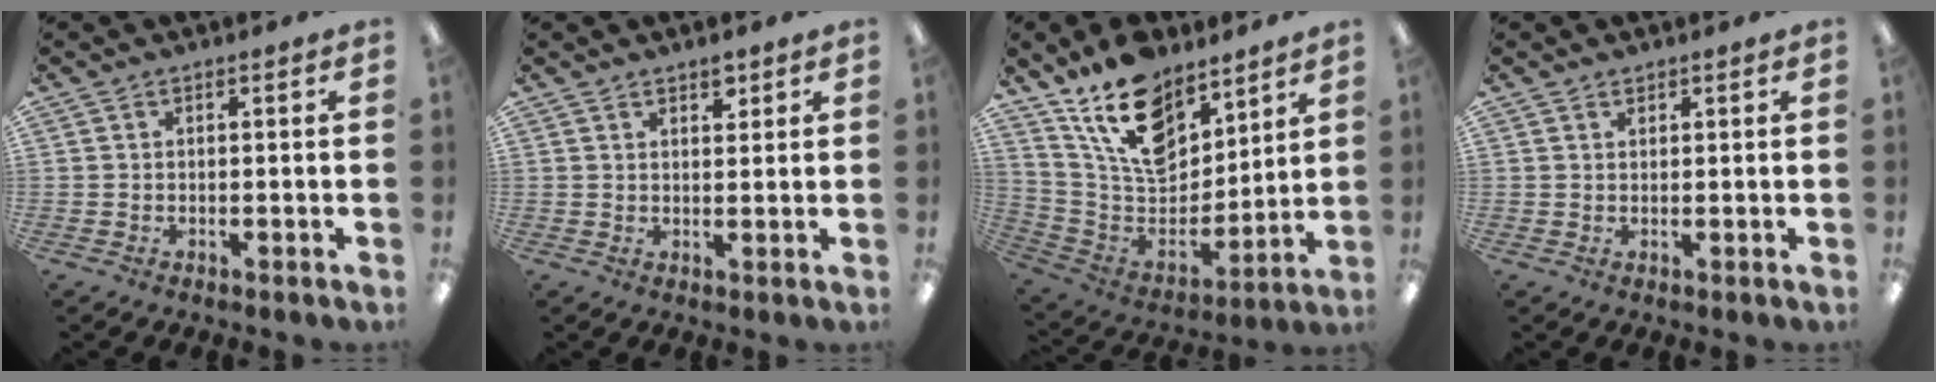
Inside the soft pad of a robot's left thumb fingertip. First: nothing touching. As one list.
[{"total": 2.9, "force": [2.2, 1.4, 1.2], "torque": [-0.002, -0.013, 0.036]}, {"total": 17.6, "force": [12.4, 9.5, 8.2], "torque": [-0.158, -0.072, 0.229]}, {"total": 1.0, "force": [0.9, 0.4, 0.0], "torque": [-0.001, -0.001, 0.018]}]